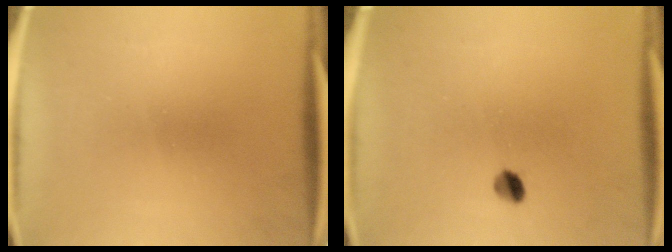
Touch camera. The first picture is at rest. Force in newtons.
{"total": 2.5}